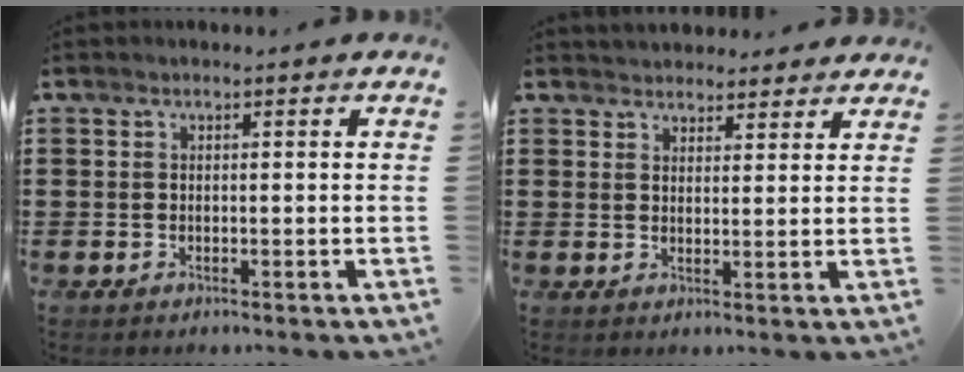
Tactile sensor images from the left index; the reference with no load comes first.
{"total": 2.8, "force": [2.7, 0.5, -0.4], "torque": [0.000, -0.004, 0.052]}